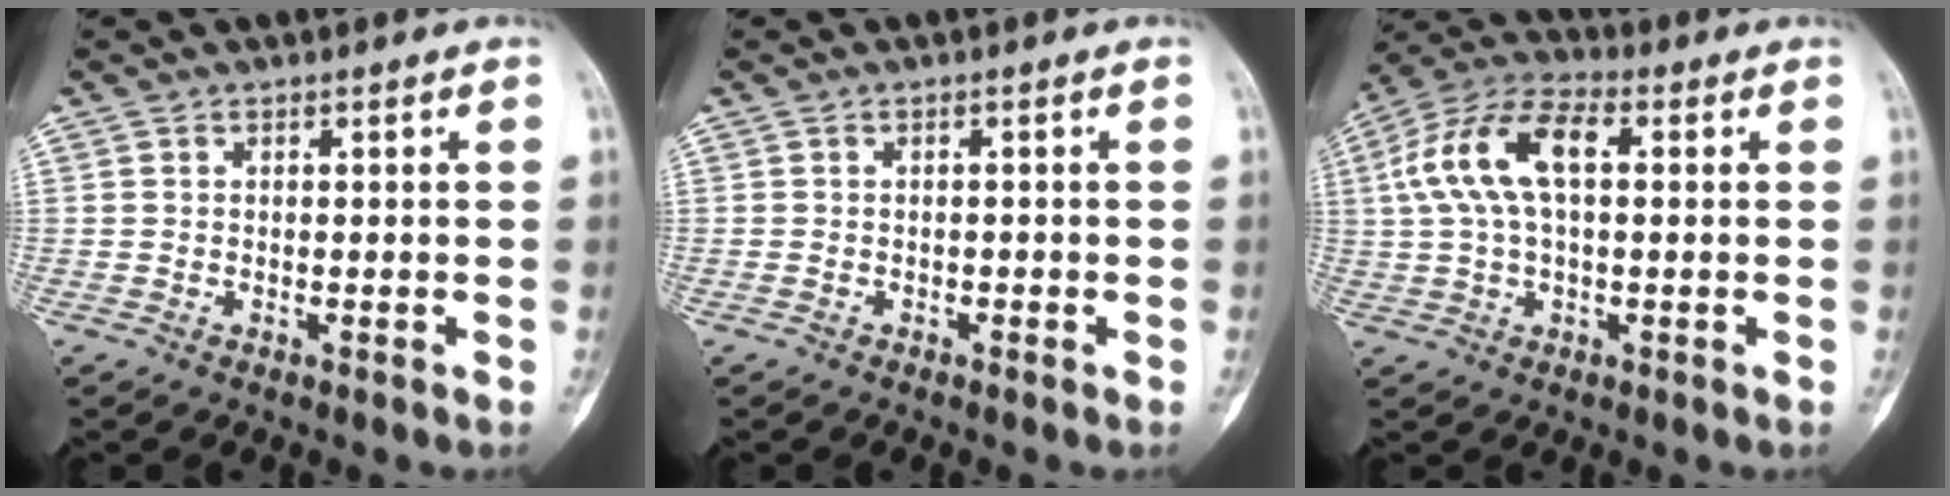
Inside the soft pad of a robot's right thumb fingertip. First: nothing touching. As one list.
[{"total": 0.6, "force": [-0.4, 0.4, 0.2], "torque": [-0.006, 0.003, -0.009]}, {"total": 13.4, "force": [2.5, 7.0, 11.2], "torque": [-0.229, 0.035, 0.042]}]